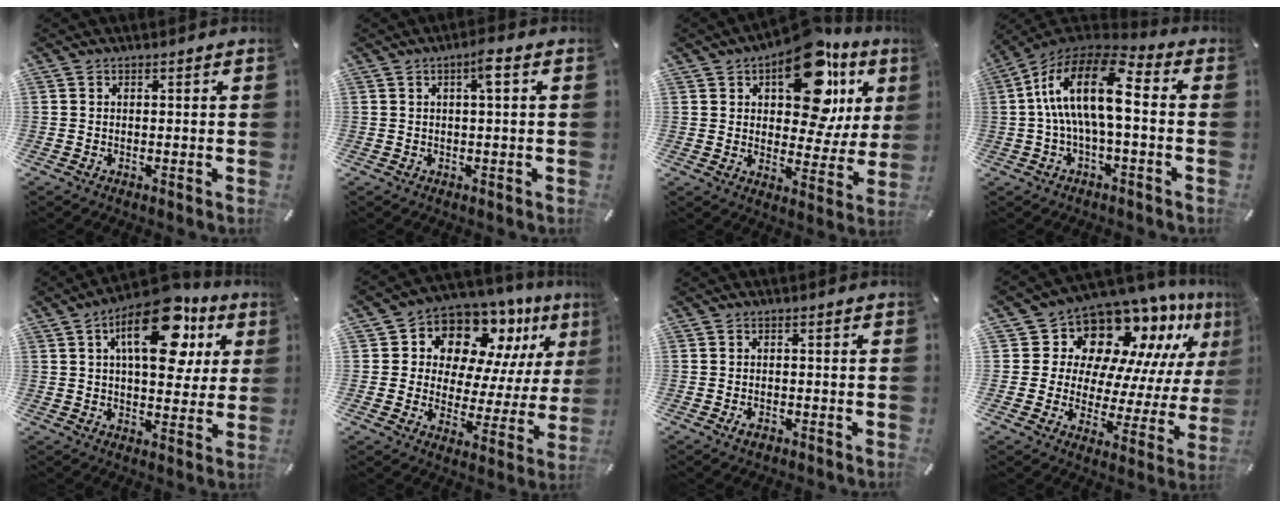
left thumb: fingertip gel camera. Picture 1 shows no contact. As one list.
[{"total": 3.3, "force": [0.7, 0.4, 3.2], "torque": [-0.056, -0.001, 0.009]}, {"total": 19.9, "force": [10.8, 10.6, 13.0], "torque": [-0.186, -0.066, 0.181]}, {"total": 16.4, "force": [1.2, 7.3, 14.7], "torque": [-0.283, 0.000, 0.021]}, {"total": 19.7, "force": [8.6, 9.8, 14.7], "torque": [-0.212, -0.027, 0.140]}, {"total": 12.6, "force": [9.4, 7.4, 3.9], "torque": [-0.070, -0.090, 0.167]}, {"total": 1.9, "force": [-1.1, 1.1, 1.1], "torque": [-0.022, 0.005, -0.021]}, {"total": 13.9, "force": [10.9, 7.6, 4.1], "torque": [-0.070, -0.114, 0.185]}]